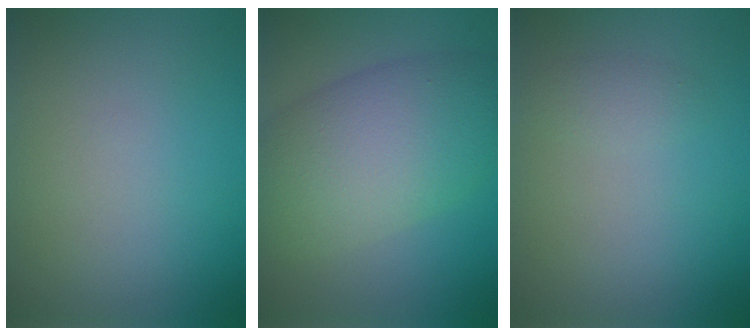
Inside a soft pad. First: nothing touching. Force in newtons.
{"total": 9.1, "press": 9.1, "slide": 0.5}
{"total": 1.1, "press": 1.1, "slide": 0.1}